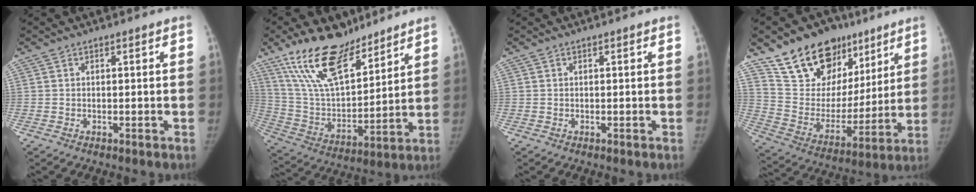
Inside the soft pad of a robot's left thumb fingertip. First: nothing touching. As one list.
[{"total": 20.3, "force": [14.5, 8.2, 11.5], "torque": [-0.174, -0.069, 0.275]}, {"total": 0.0}, {"total": 22.1, "force": [14.4, 14.0, 9.2], "torque": [-0.100, -0.052, 0.251]}]